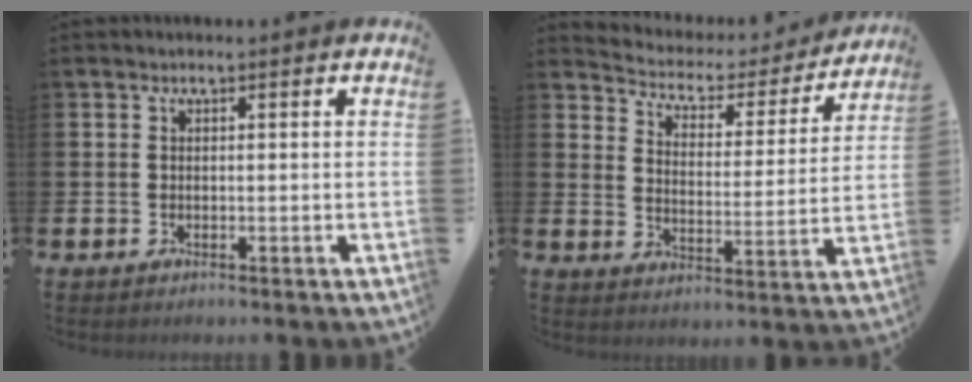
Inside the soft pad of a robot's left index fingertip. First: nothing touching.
{"total": 4.3, "force": [3.8, 1.8, 0.7], "torque": [-0.044, -0.033, 0.056]}